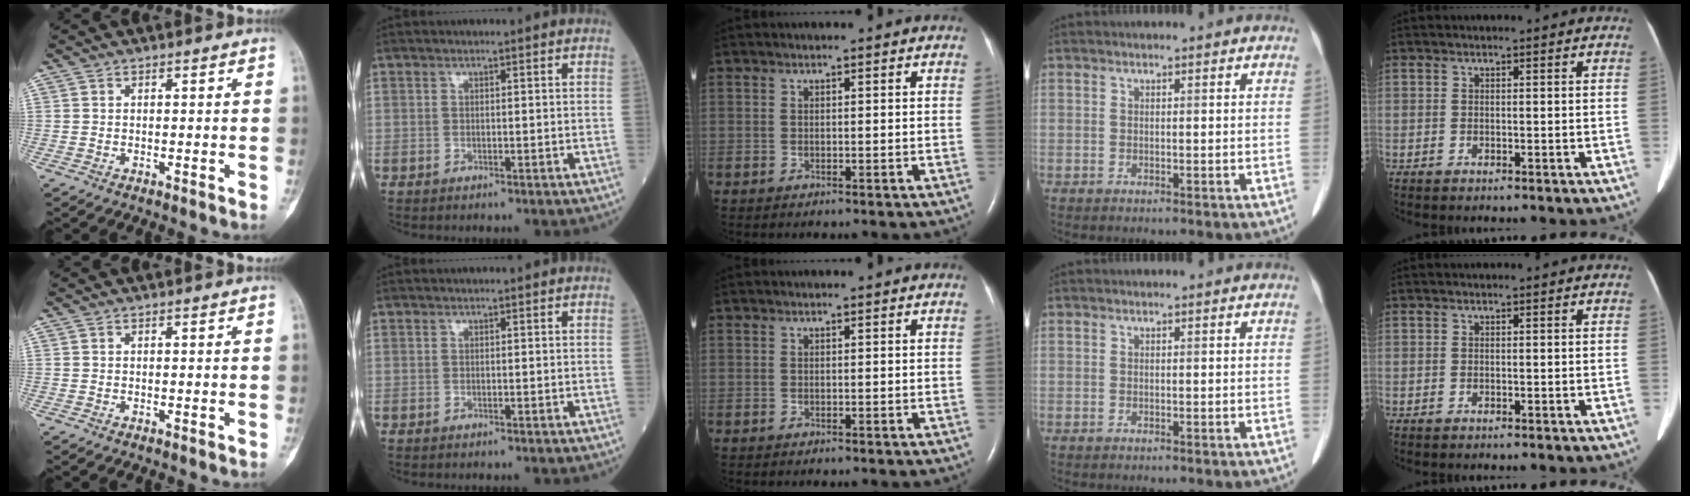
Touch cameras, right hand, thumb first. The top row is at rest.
{}